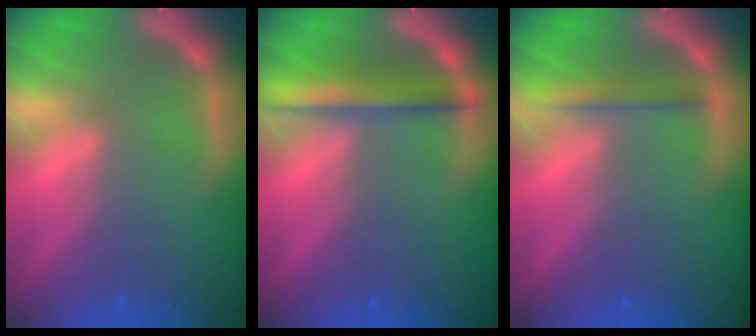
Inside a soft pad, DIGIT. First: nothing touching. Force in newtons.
{"total": 4.0}
{"total": 2.0}